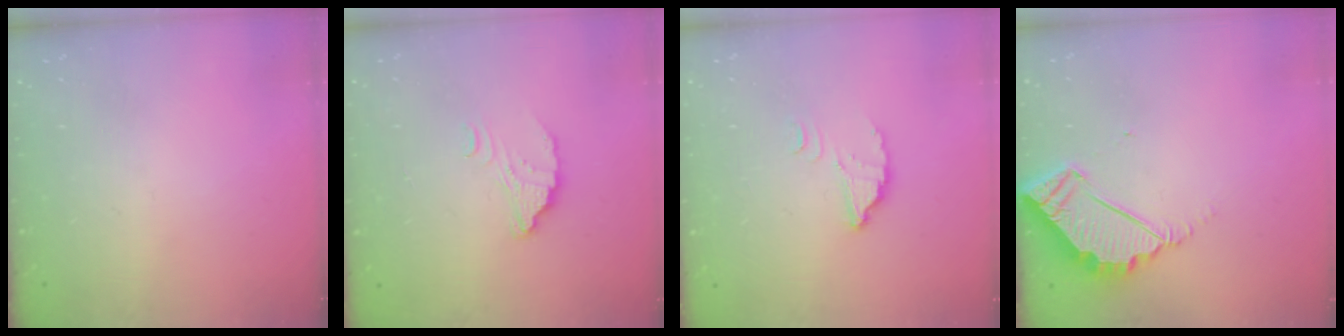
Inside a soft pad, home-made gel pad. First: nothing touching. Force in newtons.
{"total": 4.3, "press": 4.3, "slide": 0.1}
{"total": 2.6, "press": 2.6, "slide": 0.2}
{"total": 4.6, "press": 4.6, "slide": 0.1}